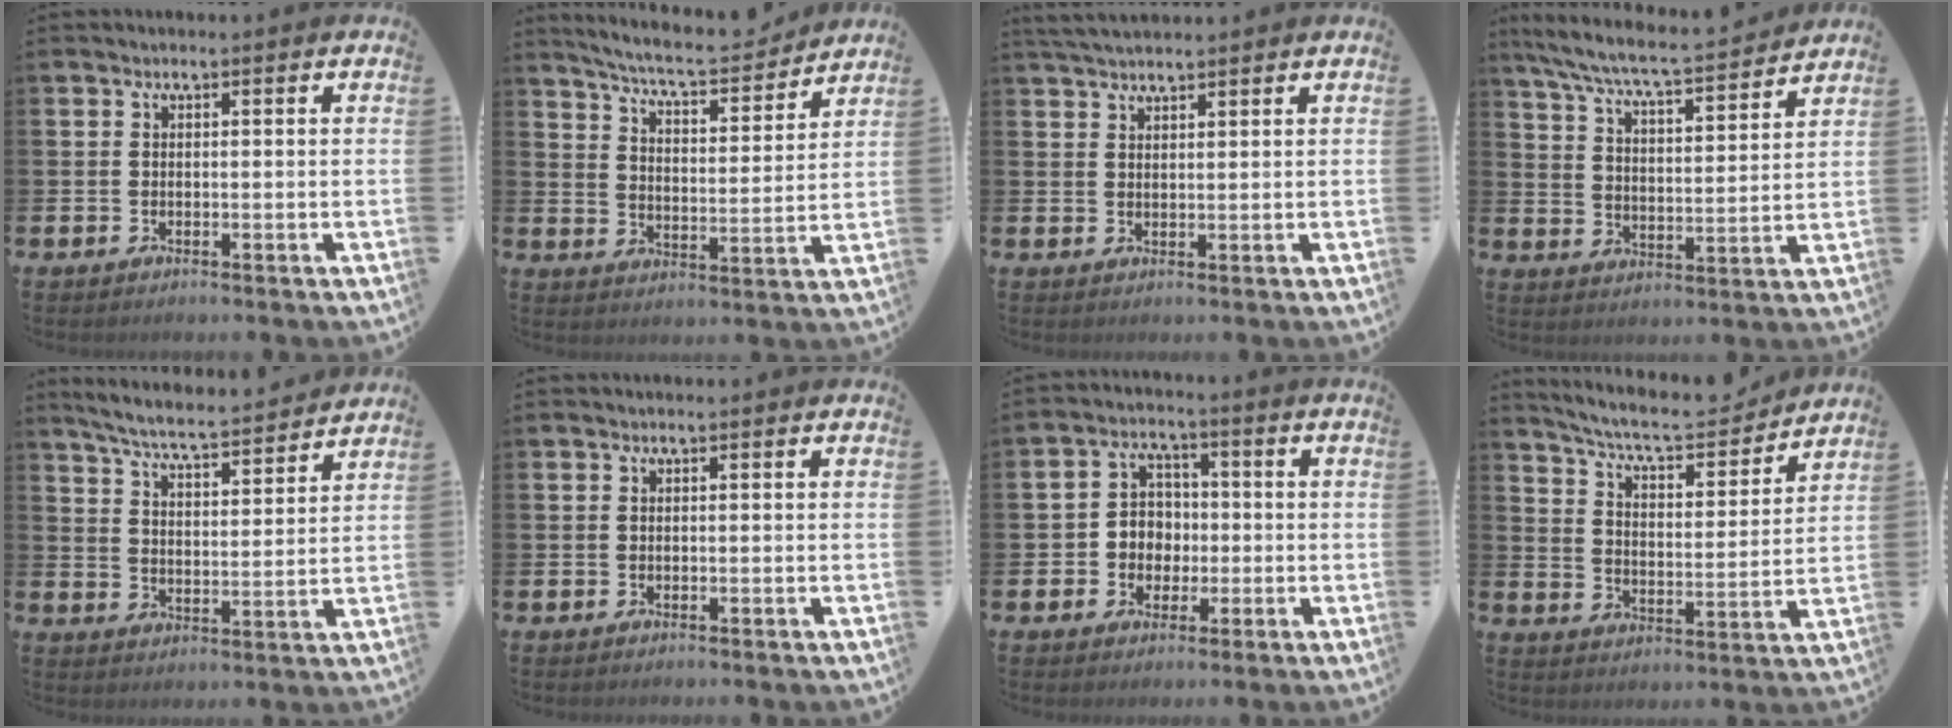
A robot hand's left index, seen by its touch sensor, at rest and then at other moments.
{"total": 7.1, "force": [6.8, 0.8, 2.0], "torque": [-0.062, -0.050, 0.114]}
{"total": 3.1, "force": [3.0, 0.5, 0.8], "torque": [-0.020, -0.009, 0.055]}
{"total": 7.1, "force": [6.6, 0.1, 2.4], "torque": [-0.078, -0.054, 0.111]}
{"total": 6.3, "force": [6.1, 0.2, 1.8], "torque": [-0.062, -0.044, 0.103]}
{"total": 0.0}
{"total": 4.3, "force": [-0.1, 4.1, 1.1], "torque": [-0.024, 0.003, -0.011]}
{"total": 7.9, "force": [7.3, 1.4, 2.7], "torque": [-0.077, -0.052, 0.124]}